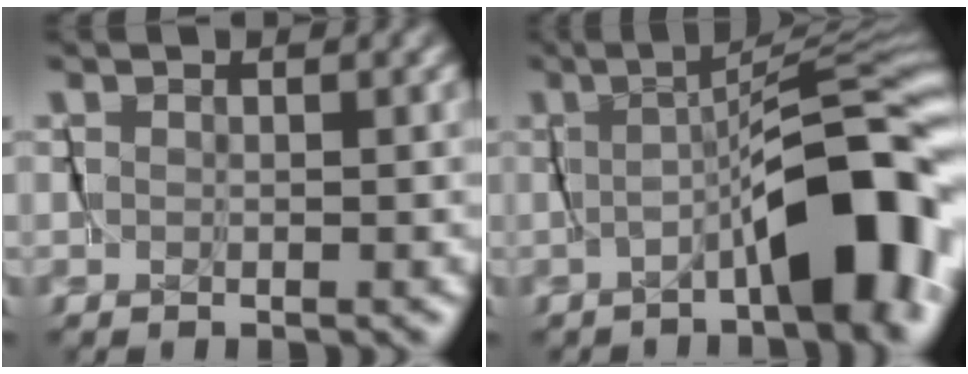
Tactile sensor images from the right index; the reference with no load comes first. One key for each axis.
{"total": 6.7, "fx": -2.8, "fy": 0.2, "fz": 6.1, "tx": -0.062, "ty": 0.013, "tz": -0.042}